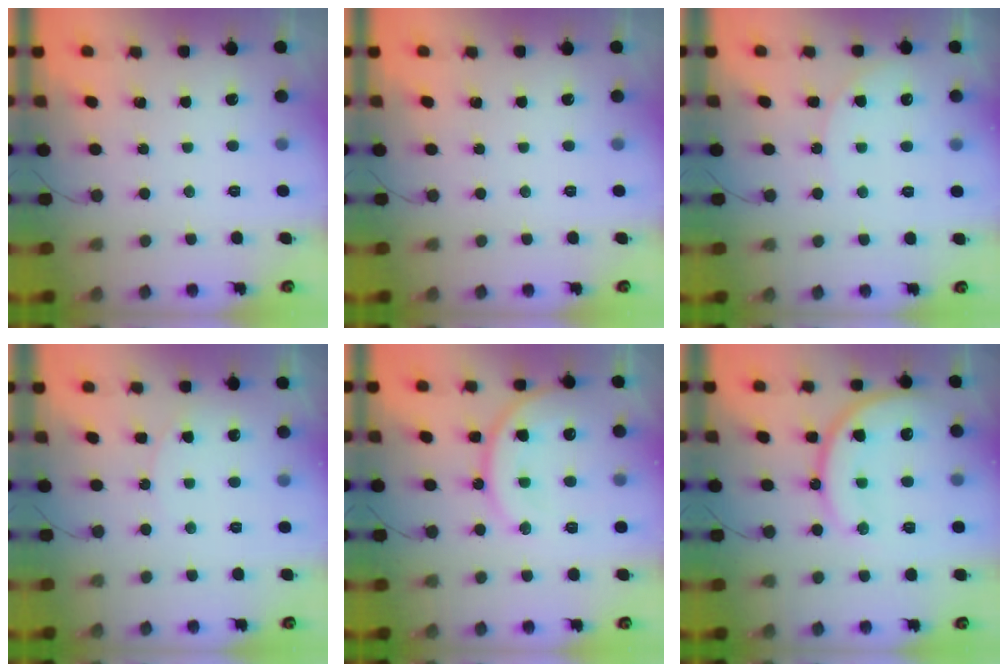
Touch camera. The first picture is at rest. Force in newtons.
{"total": 0.0}
{"total": 6.5, "press": 6.5, "slide": 0.6}
{"total": 3.9, "press": 3.9, "slide": 0.5}
{"total": 16.3, "press": 16.2, "slide": 1.7}
{"total": 17.7, "press": 17.6, "slide": 1.8}